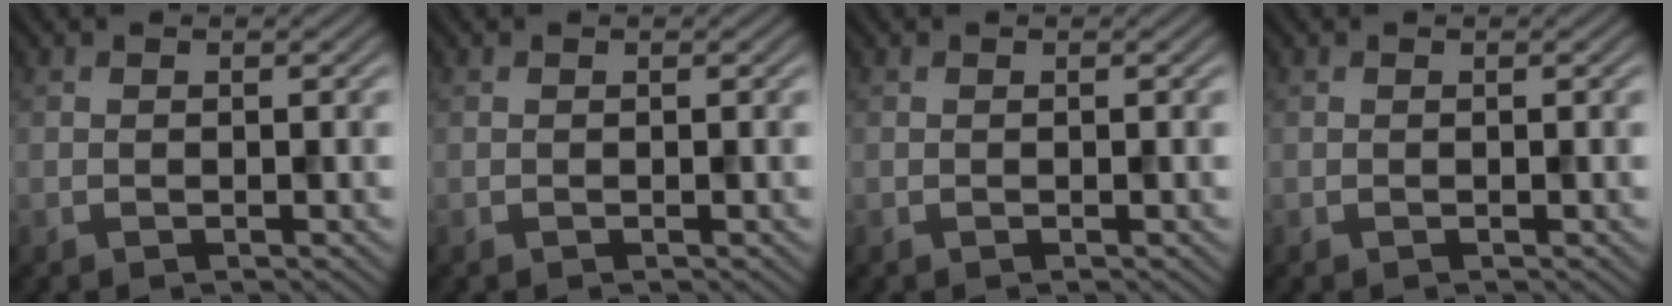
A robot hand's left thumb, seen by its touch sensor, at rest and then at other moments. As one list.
[{"total": 0.0}, {"total": 0.0}, {"total": 0.0}]